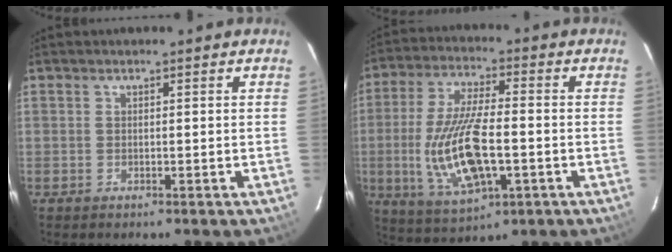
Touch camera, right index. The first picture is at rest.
{"total": 16.0, "force": [-3.2, 5.9, 14.5], "torque": [-0.297, -0.011, -0.048]}